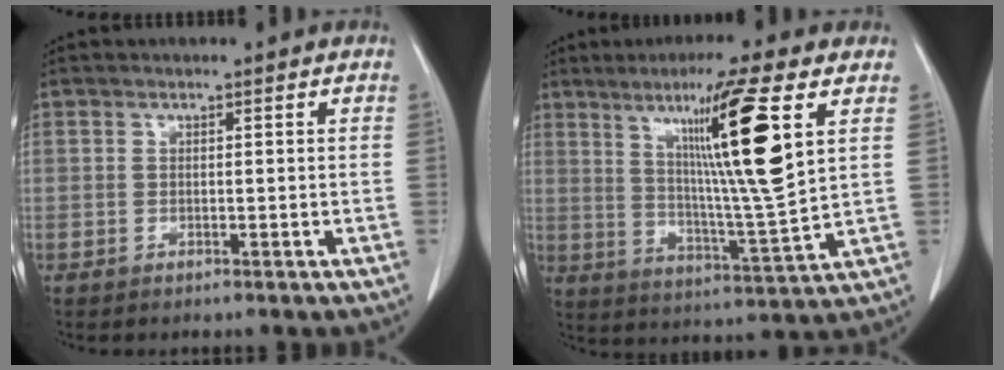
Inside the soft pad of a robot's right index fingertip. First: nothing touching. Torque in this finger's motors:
{"motor_torque": [1.33, 0.81, 0.44, 0.14]}